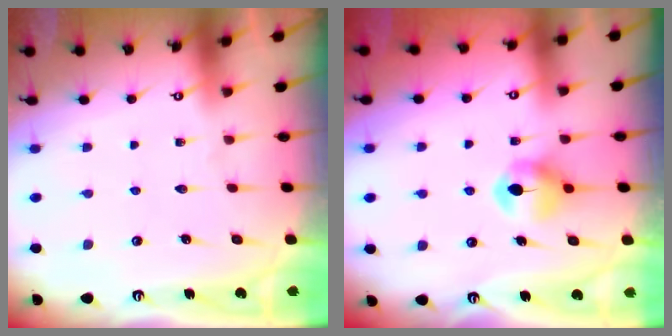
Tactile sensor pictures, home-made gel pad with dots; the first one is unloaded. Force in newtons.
{"total": 6.9, "press": 6.9, "slide": 0.3}